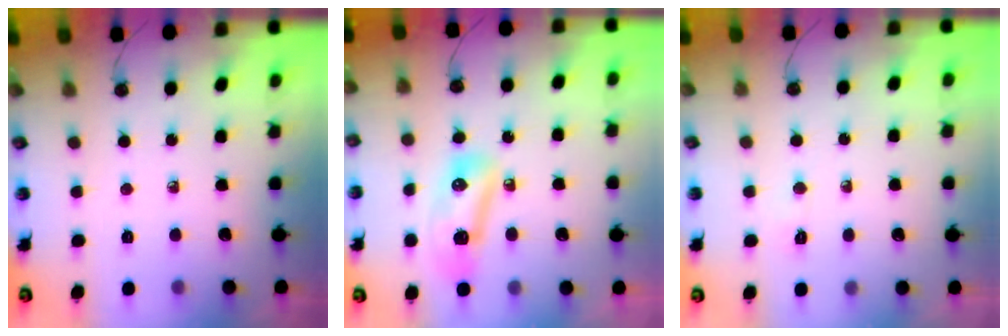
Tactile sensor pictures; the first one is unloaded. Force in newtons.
{"total": 9.7, "press": 9.6, "slide": 1.2}
{"total": 2.8, "press": 2.8, "slide": 0.4}